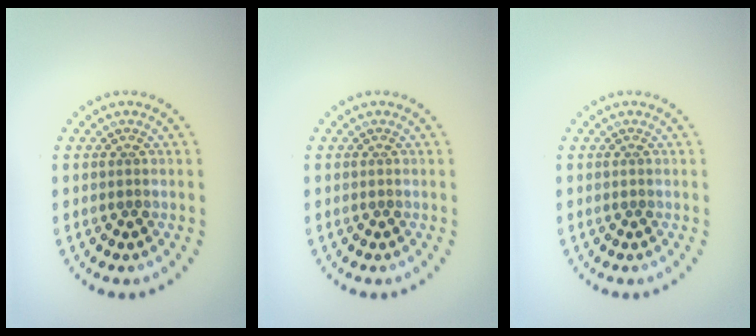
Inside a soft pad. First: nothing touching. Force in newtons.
{"total": 0.0}
{"total": 0.0}